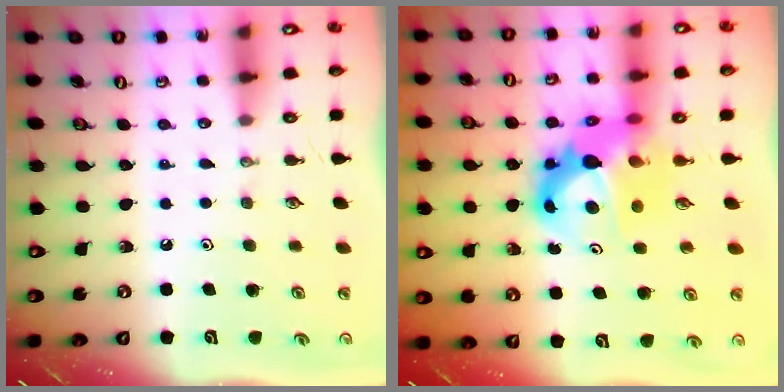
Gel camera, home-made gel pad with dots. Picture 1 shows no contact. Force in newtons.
{"total": 11.3, "press": 11.2, "slide": 1.0}